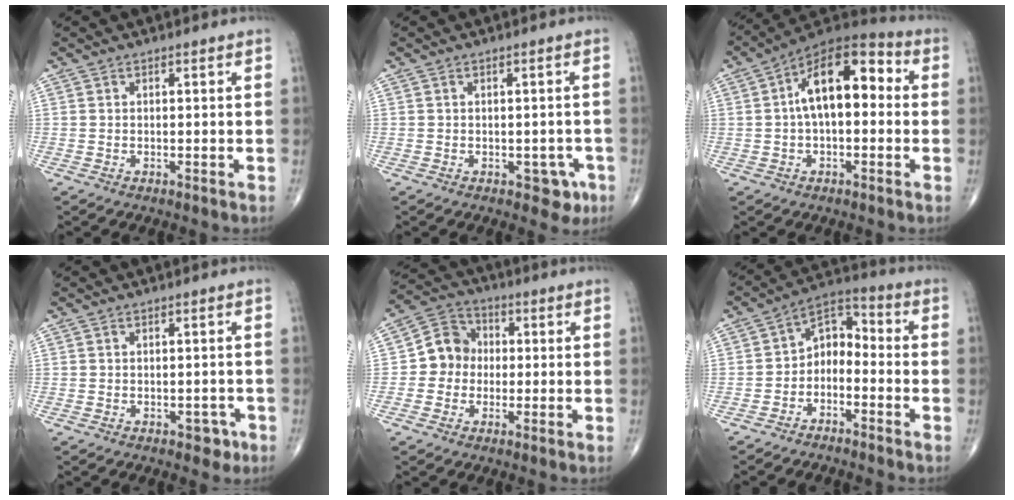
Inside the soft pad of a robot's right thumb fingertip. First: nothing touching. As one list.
[{"total": 3.7, "force": [-1.5, 2.5, 2.3], "torque": [0.001, 0.006, -0.015]}, {"total": 15.2, "force": [1.6, 7.9, 12.9], "torque": [-0.185, 0.045, 0.013]}, {"total": 2.4, "force": [-1.2, 1.6, 1.3], "torque": [0.002, 0.004, -0.013]}, {"total": 7.9, "force": [-0.3, 7.1, 3.2], "torque": [-0.027, 0.026, -0.021]}, {"total": 7.6, "force": [-3.1, 5.1, 4.7], "torque": [-0.055, 0.056, -0.070]}]